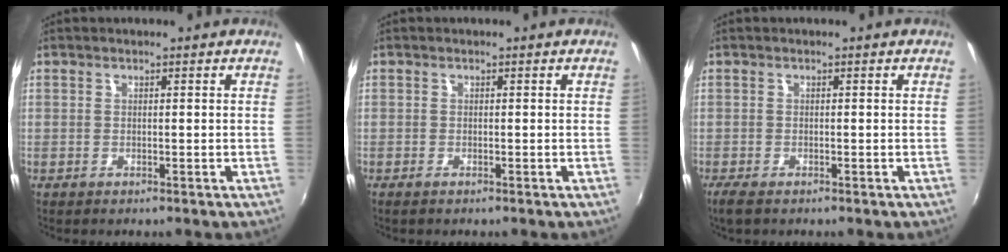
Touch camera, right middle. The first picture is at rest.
{"total": 0.9, "force": [-0.7, 0.2, 0.6], "torque": [-0.011, -0.004, -0.014]}
{"total": 2.5, "force": [-1.8, 0.8, 1.6], "torque": [-0.034, -0.010, -0.033]}